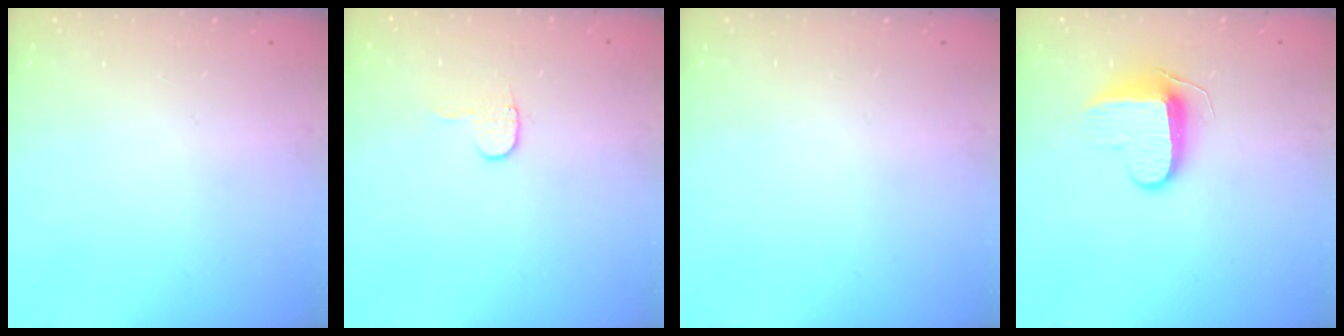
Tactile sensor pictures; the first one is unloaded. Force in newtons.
{"total": 5.7, "press": 5.7, "slide": 0.5}
{"total": 0.0}
{"total": 8.9, "press": 8.9, "slide": 0.8}